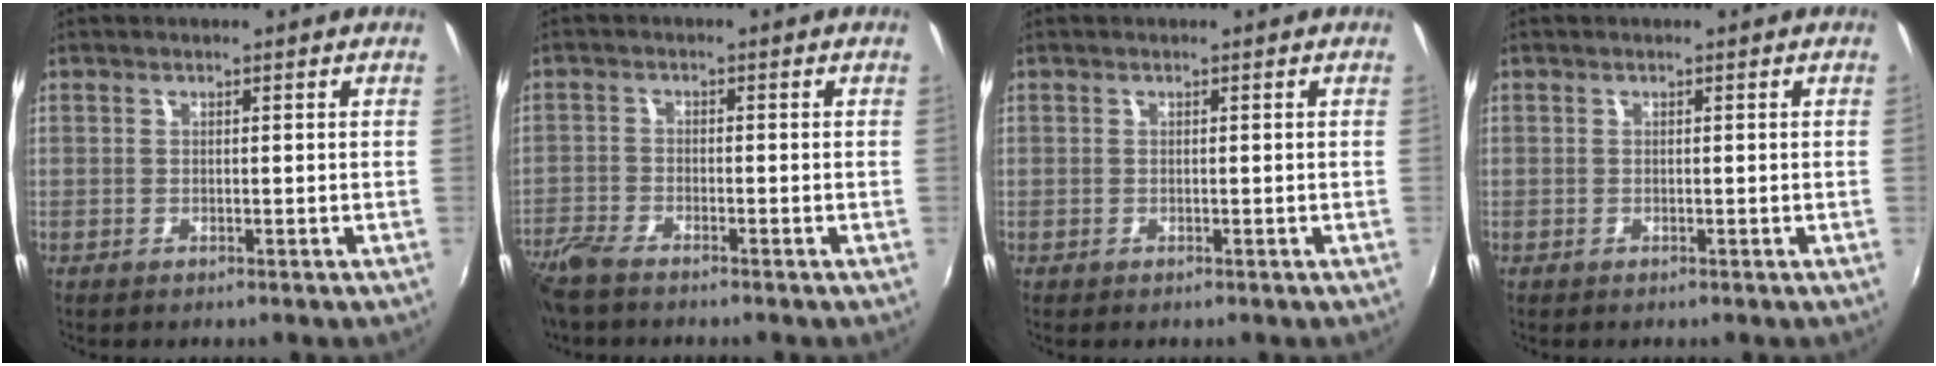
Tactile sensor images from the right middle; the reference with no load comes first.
{"total": 6.9, "force": [-5.8, 1.6, 3.2], "torque": [-0.091, -0.024, -0.118]}
{"total": 0.0}
{"total": 0.0}